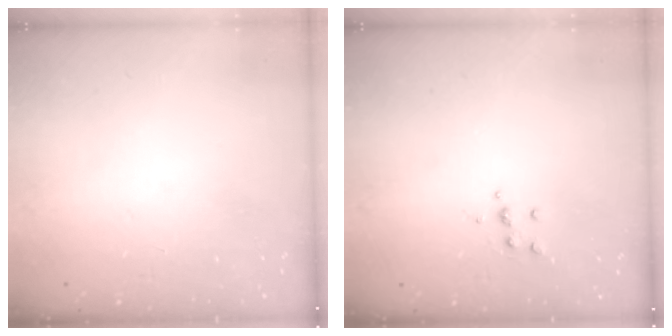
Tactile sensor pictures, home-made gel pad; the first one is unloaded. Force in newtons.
{"total": 4.0, "press": 3.9, "slide": 0.9}